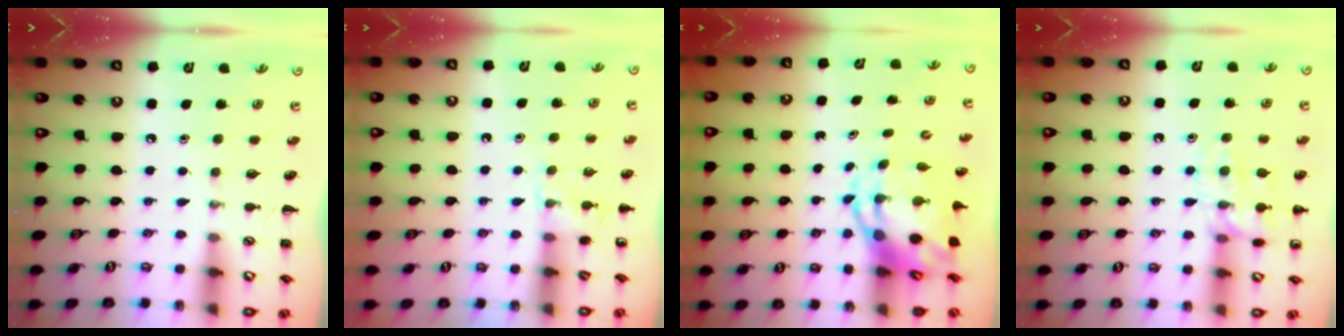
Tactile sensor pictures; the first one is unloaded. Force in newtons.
{"total": 7.4, "press": 7.1, "slide": 2.2}
{"total": 7.1, "press": 6.8, "slide": 2.1}
{"total": 13.9, "press": 13.8, "slide": 1.1}